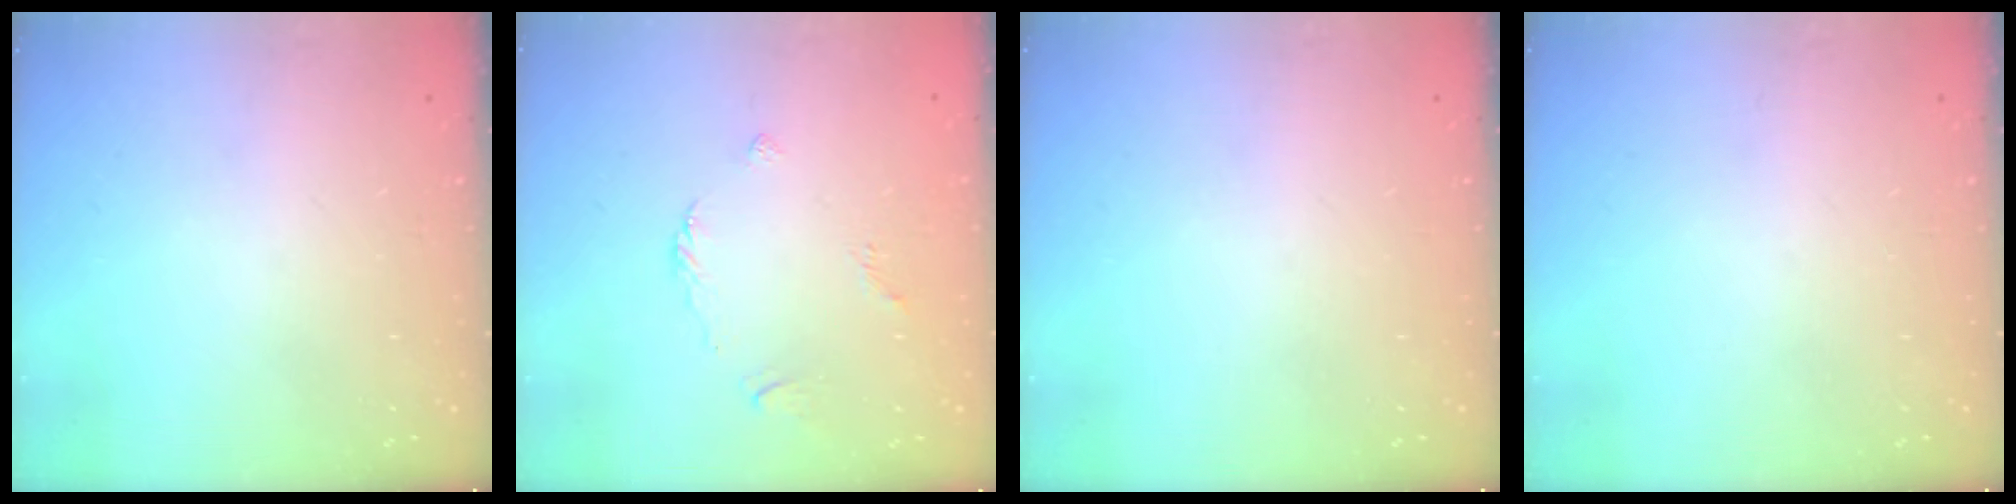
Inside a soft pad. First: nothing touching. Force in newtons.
{"total": 3.4, "press": 3.3, "slide": 0.7}
{"total": 0.0}
{"total": 0.0}